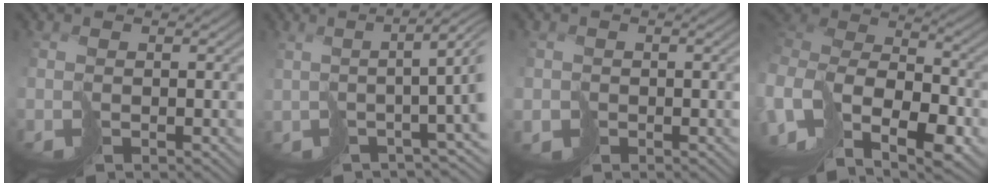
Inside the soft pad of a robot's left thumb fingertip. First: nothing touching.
{"total": 7.6, "force": [0.2, 0.7, 7.5], "torque": [-0.104, 0.007, 0.014]}
{"total": 1.8, "force": [-0.5, 1.6, 0.6], "torque": [-0.017, -0.001, -0.011]}
{"total": 13.2, "force": [-4.6, 7.3, 10.1], "torque": [-0.275, -0.012, -0.061]}